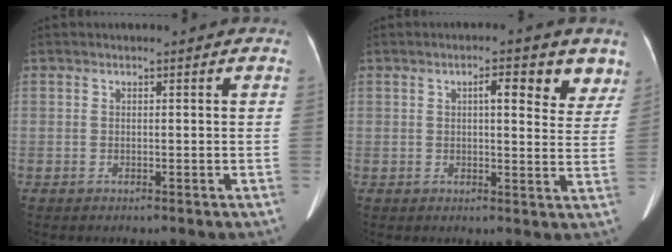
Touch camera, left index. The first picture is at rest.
{"total": 6.6, "force": [3.7, 1.9, 5.1], "torque": [-0.050, 0.006, 0.042]}